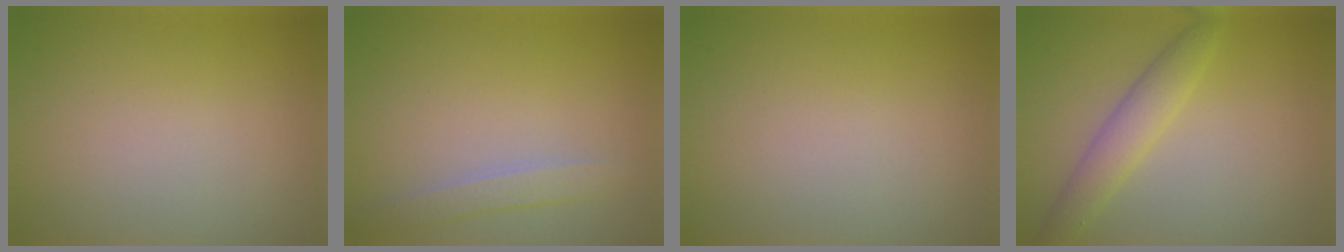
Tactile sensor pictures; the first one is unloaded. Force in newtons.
{"total": 1.8, "press": 1.8, "slide": 0.1}
{"total": 0.0}
{"total": 2.9, "press": 2.9, "slide": 0.1}